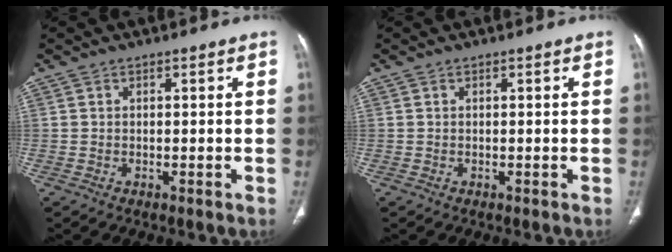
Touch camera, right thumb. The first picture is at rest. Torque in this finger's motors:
{"motor_torque": [-0.13, 0.19, -0.10, 0.10, 0.00]}